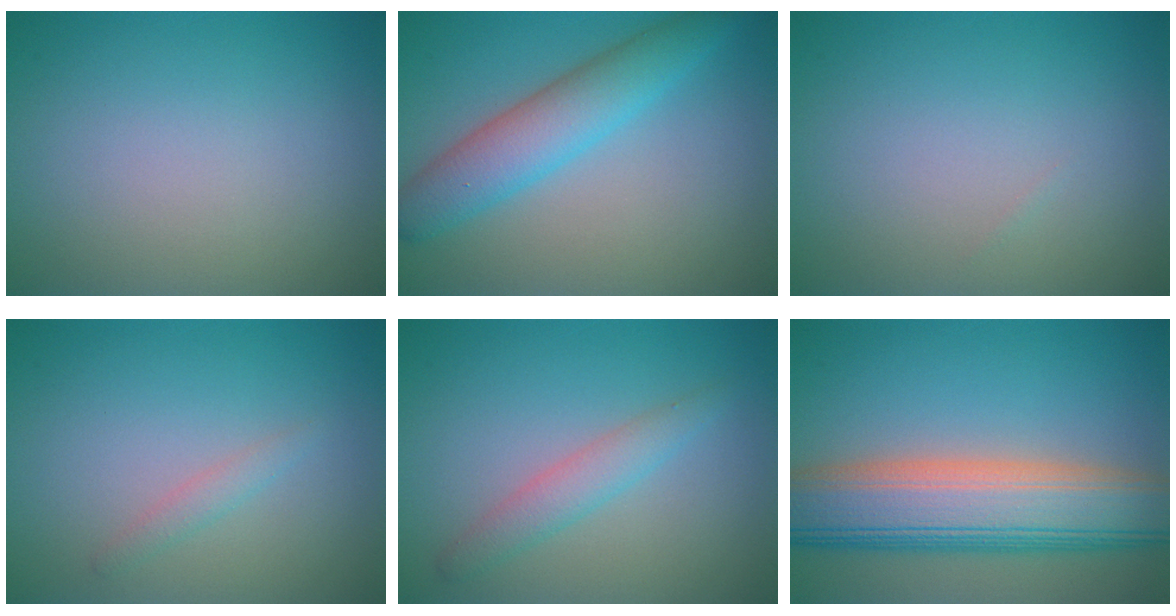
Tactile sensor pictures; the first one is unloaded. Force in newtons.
{"total": 5.2, "press": 5.2, "slide": 0.1}
{"total": 0.0}
{"total": 1.1, "press": 1.1, "slide": 0.2}
{"total": 2.3, "press": 2.3, "slide": 0.0}
{"total": 10.7, "press": 10.7, "slide": 0.4}